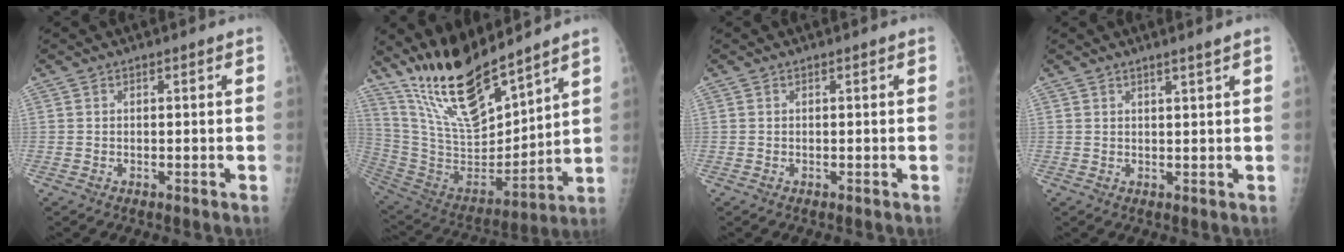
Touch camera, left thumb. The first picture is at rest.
{"total": 19.6, "force": [15.8, 5.1, 10.4], "torque": [-0.153, -0.096, 0.307]}
{"total": 0.0}
{"total": 1.9, "force": [1.4, -0.4, 1.2], "torque": [-0.018, -0.012, 0.024]}